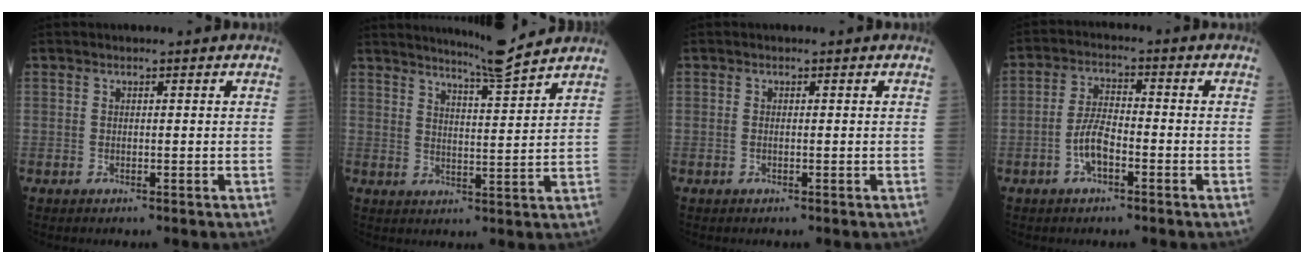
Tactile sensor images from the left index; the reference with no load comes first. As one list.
[{"total": 7.5, "force": [7.1, -1.1, 2.3], "torque": [-0.052, -0.013, 0.110]}, {"total": 0.0}, {"total": 5.1, "force": [-2.2, 1.8, 4.2], "torque": [-0.088, 0.009, -0.044]}]